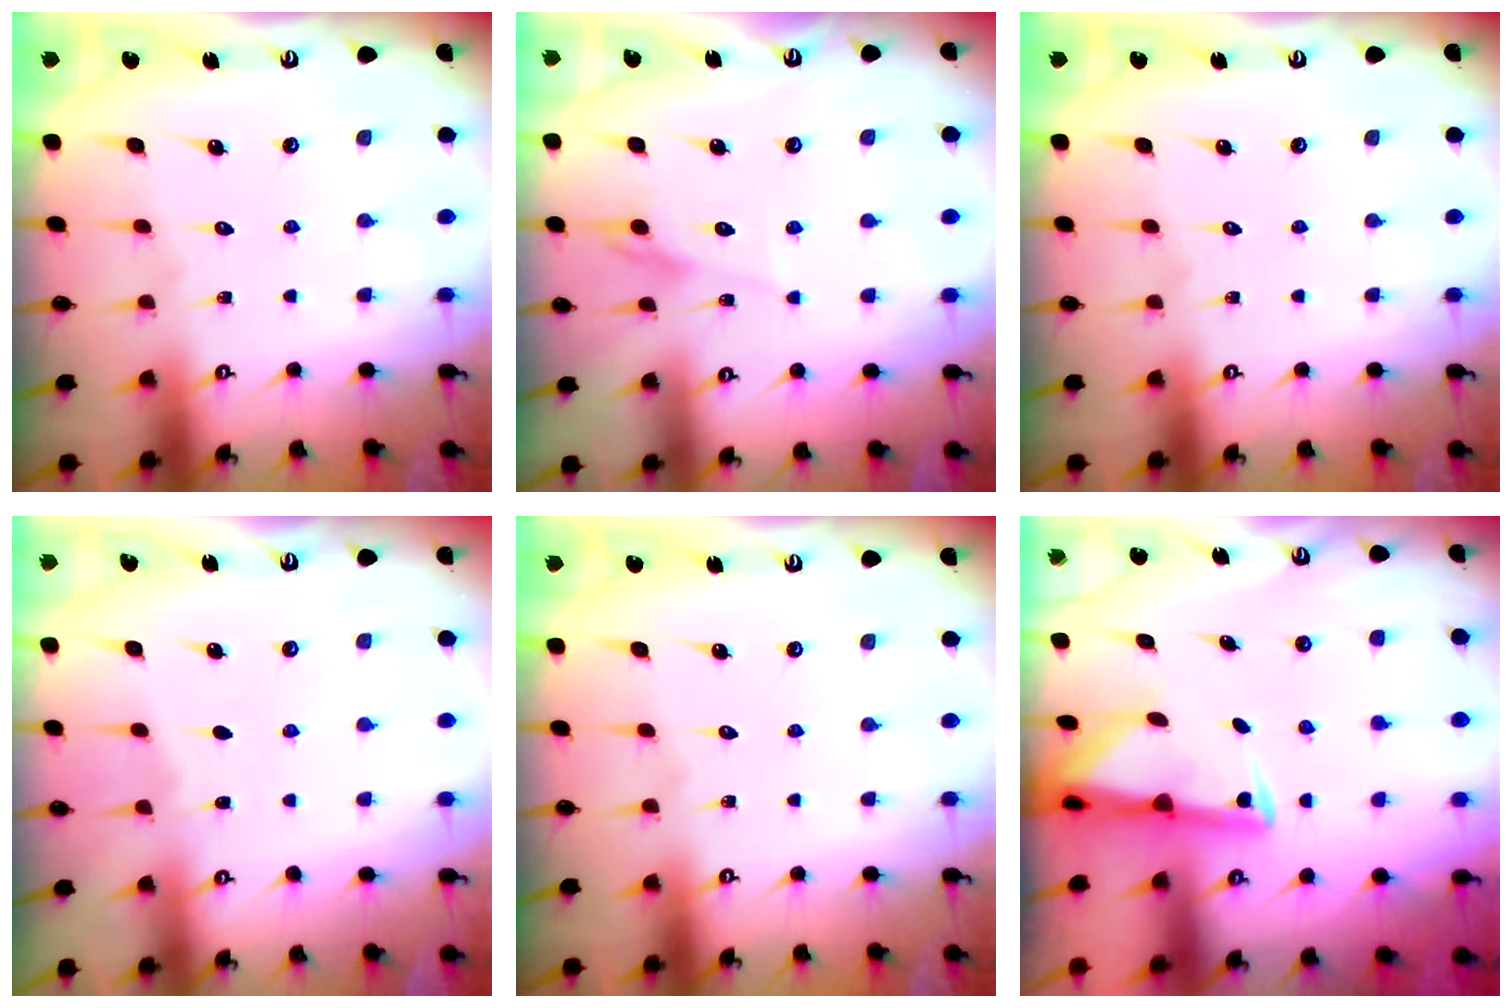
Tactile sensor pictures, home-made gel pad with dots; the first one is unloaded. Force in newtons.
{"total": 4.2, "press": 4.2, "slide": 0.4}
{"total": 0.0}
{"total": 2.5, "press": 2.5, "slide": 0.4}
{"total": 0.0}
{"total": 3.0, "press": 3.0, "slide": 0.6}